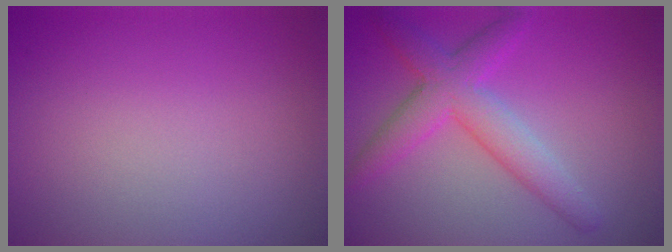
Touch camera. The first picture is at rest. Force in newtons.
{"total": 4.6, "press": 4.6, "slide": 0.1}